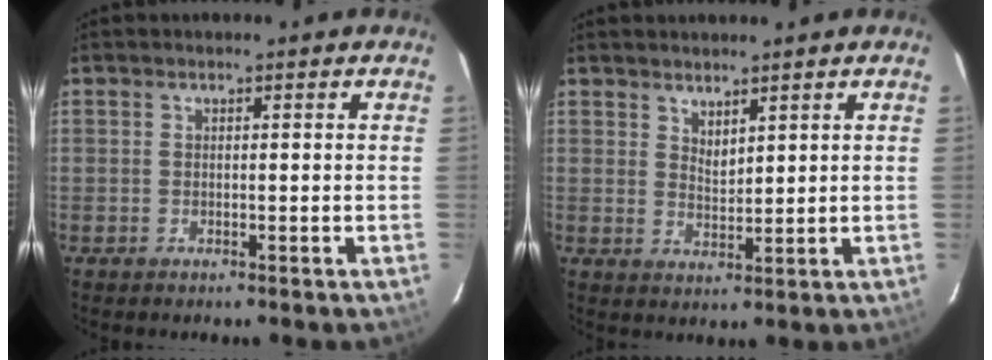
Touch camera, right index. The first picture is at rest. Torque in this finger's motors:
{"motor_torque": [-0.07, 0.05, 0.00, 0.00]}